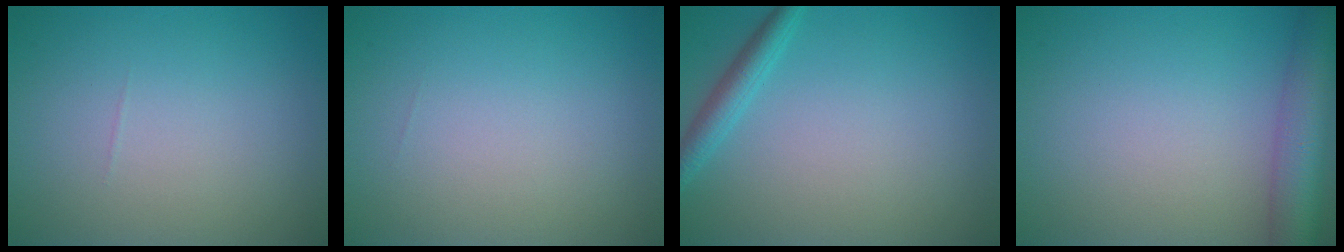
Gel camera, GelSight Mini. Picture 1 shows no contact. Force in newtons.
{"total": 0.0}
{"total": 2.1, "press": 2.1, "slide": 0.1}
{"total": 6.1, "press": 6.1, "slide": 0.3}